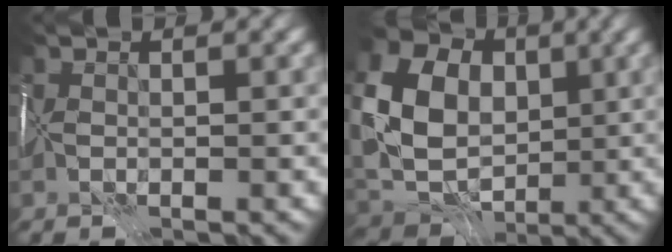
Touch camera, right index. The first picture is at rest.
{"total": 10.5, "force": [1.2, 8.2, 6.5], "torque": [-0.158, -0.005, 0.019]}